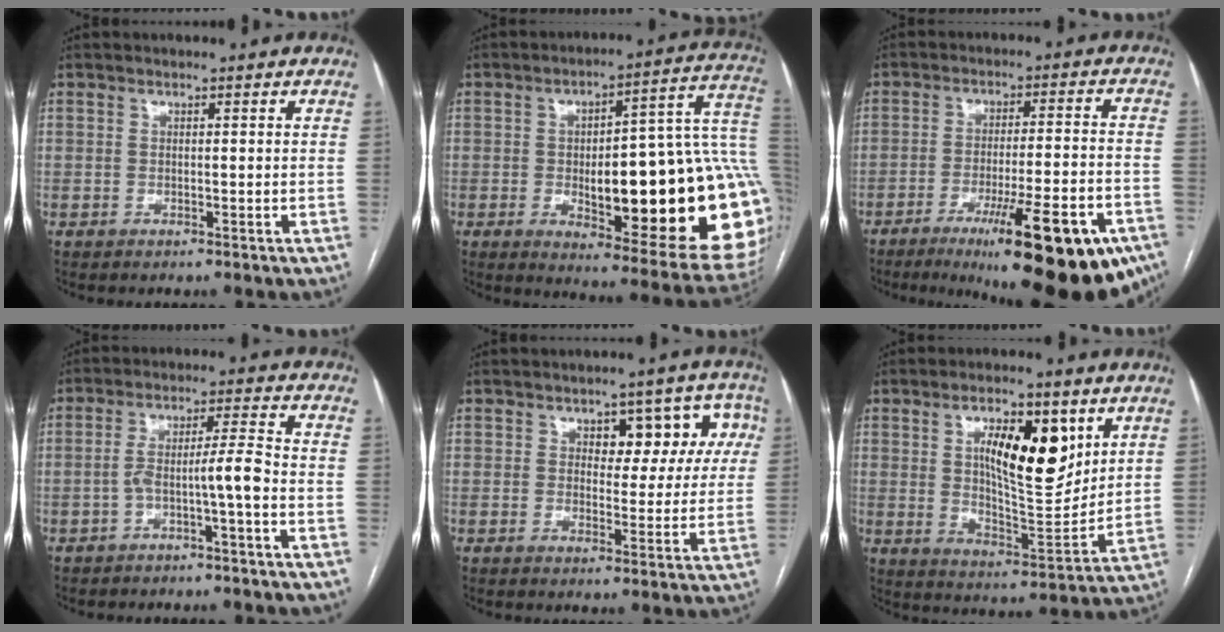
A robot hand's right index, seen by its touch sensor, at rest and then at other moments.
{"total": 30.1, "force": [-2.9, 6.7, 29.2], "torque": [-0.292, 0.024, -0.027]}
{"total": 22.1, "force": [-14.1, 3.5, 16.6], "torque": [-0.156, 0.008, -0.204]}
{"total": 5.4, "force": [-2.3, -0.5, 4.8], "torque": [-0.089, 0.022, -0.036]}
{"total": 7.7, "force": [2.8, 4.6, 5.5], "torque": [-0.046, 0.030, 0.034]}
{"total": 13.5, "force": [5.0, 4.4, 11.8], "torque": [-0.188, 0.001, 0.089]}